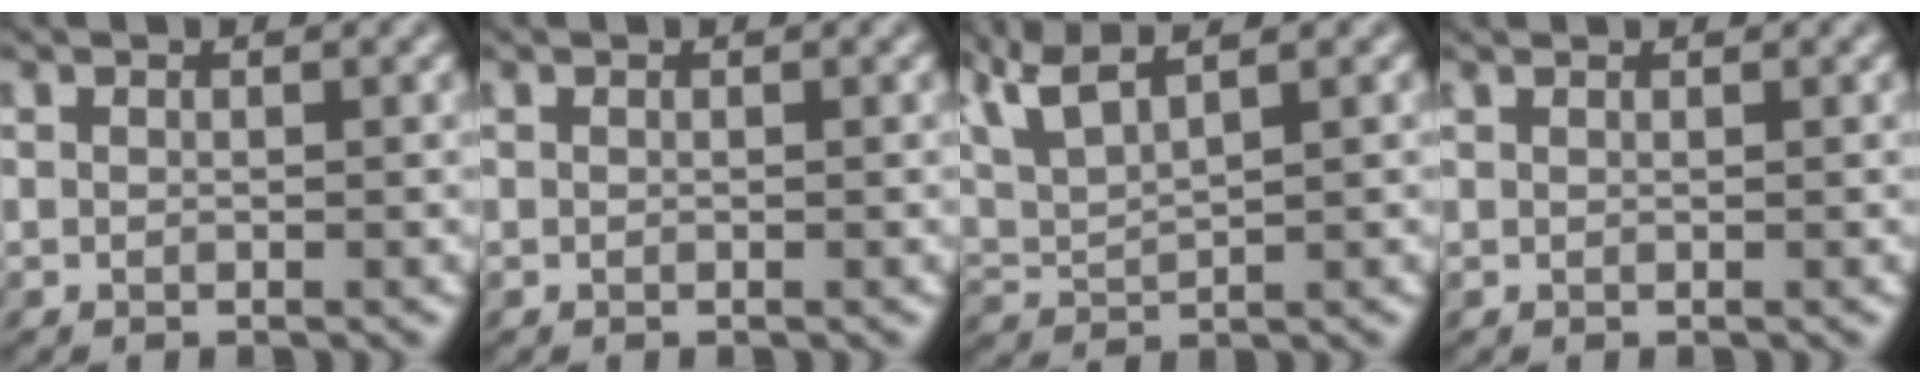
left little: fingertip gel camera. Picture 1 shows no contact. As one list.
[{"total": 0.0}, {"total": 3.8, "force": [2.0, 0.8, 3.1], "torque": [-0.073, 0.020, 0.037]}, {"total": 0.7, "force": [0.7, 0.0, 0.0], "torque": [0.002, 0.004, 0.011]}]